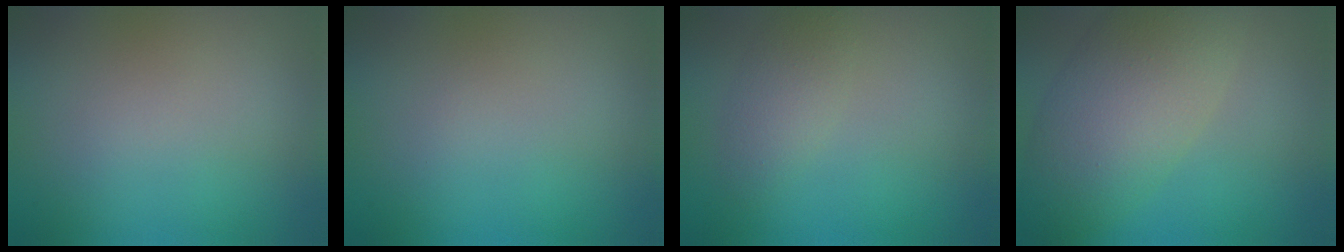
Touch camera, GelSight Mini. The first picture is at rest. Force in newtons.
{"total": 0.0}
{"total": 2.2, "press": 2.2, "slide": 0.1}
{"total": 7.9, "press": 7.9, "slide": 0.6}